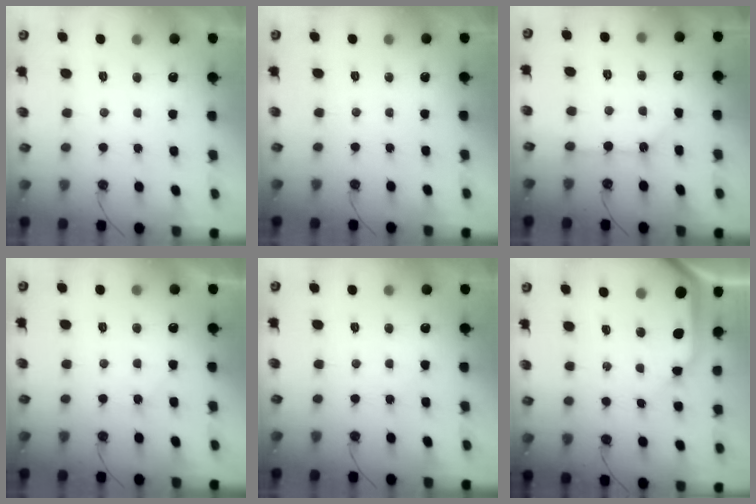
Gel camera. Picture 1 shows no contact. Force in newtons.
{"total": 0.0}
{"total": 2.5, "press": 2.5, "slide": 0.2}
{"total": 4.0, "press": 4.0, "slide": 0.5}
{"total": 3.2, "press": 3.2, "slide": 0.5}
{"total": 11.4, "press": 11.3, "slide": 1.5}